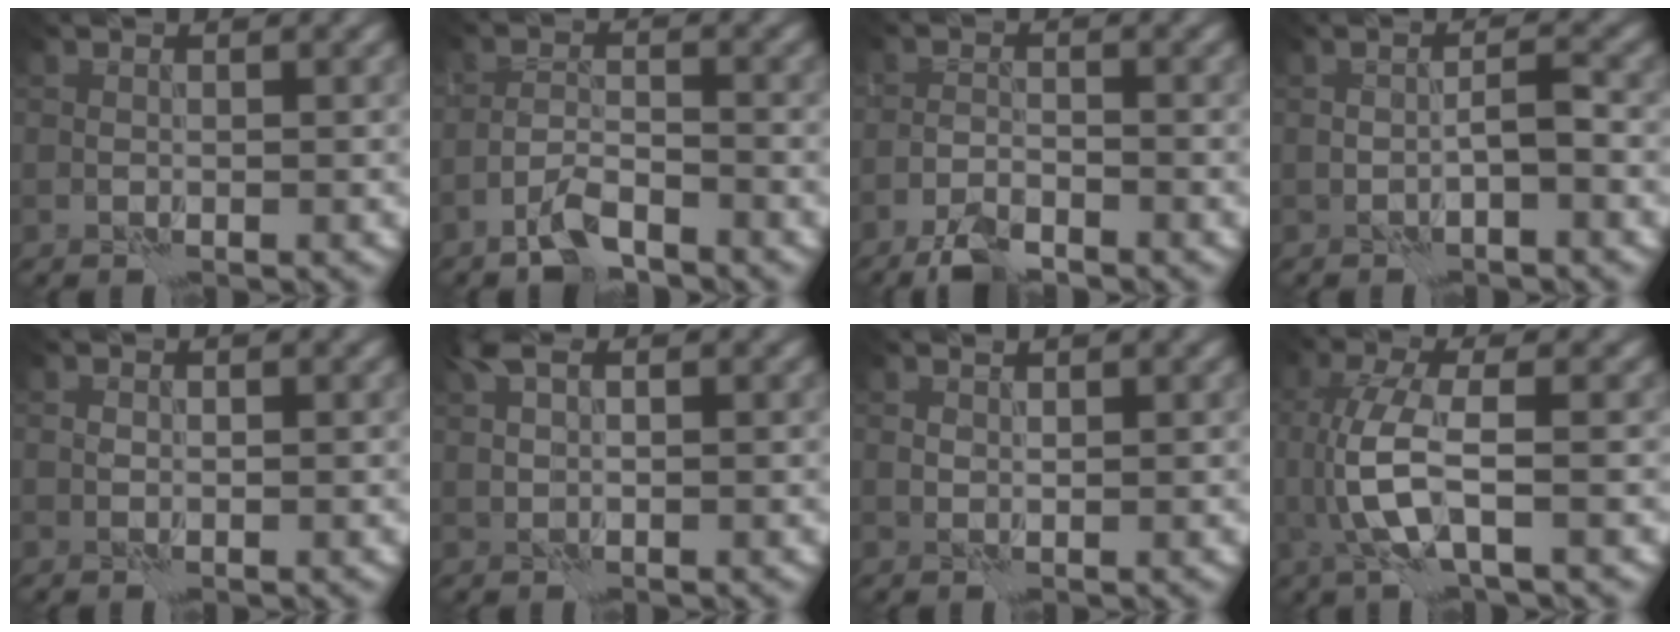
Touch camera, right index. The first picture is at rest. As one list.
[{"total": 3.2, "force": [-2.6, 0.9, 1.8], "torque": [-0.037, 0.004, -0.057]}, {"total": 3.5, "force": [-2.9, 1.0, 1.8], "torque": [-0.039, -0.003, -0.062]}, {"total": 1.5, "force": [-0.7, 0.1, 1.3], "torque": [-0.024, 0.008, -0.016]}, {"total": 0.0}, {"total": 1.9, "force": [1.0, 0.7, 1.5], "torque": [-0.035, 0.009, 0.017]}, {"total": 0.6, "force": [0.5, -0.2, -0.1], "torque": [-0.002, 0.003, 0.012]}, {"total": 4.8, "force": [-0.3, 1.4, 4.6], "torque": [-0.111, 0.001, -0.007]}]